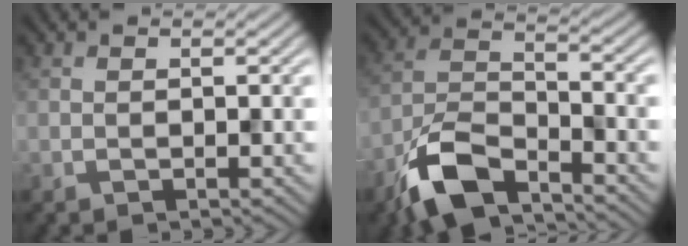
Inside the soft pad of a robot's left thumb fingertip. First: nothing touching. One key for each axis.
{"total": 9.3, "fx": -6.7, "fy": 3.2, "fz": 5.6, "tx": -0.111, "ty": -0.005, "tz": -0.150}